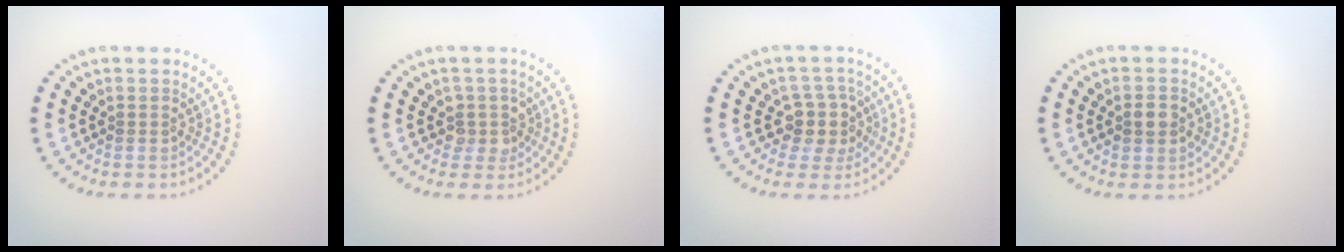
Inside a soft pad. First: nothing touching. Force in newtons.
{"total": 2.0, "press": 1.6, "slide": 1.2}
{"total": 3.2, "press": 2.7, "slide": 1.7}
{"total": 2.5, "press": 2.5, "slide": 0.1}